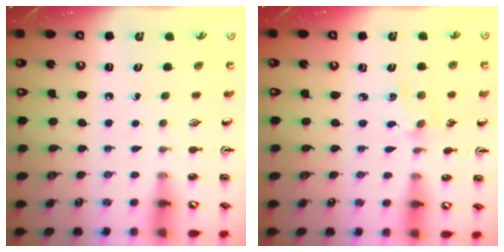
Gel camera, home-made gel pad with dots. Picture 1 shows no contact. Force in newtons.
{"total": 2.2, "press": 2.2, "slide": 0.3}